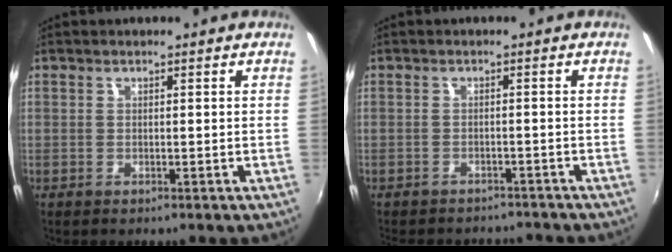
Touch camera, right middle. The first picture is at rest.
{"total": 8.9, "force": [-8.0, 2.7, 2.8], "torque": [-0.067, -0.017, -0.109]}